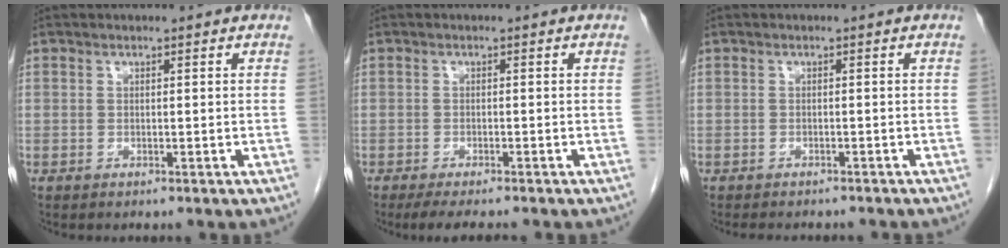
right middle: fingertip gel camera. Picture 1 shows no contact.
{"total": 5.4, "force": [-4.4, 0.5, 3.0], "torque": [-0.042, -0.013, -0.066]}
{"total": 7.7, "force": [-6.8, 1.6, 3.1], "torque": [-0.034, -0.006, -0.077]}